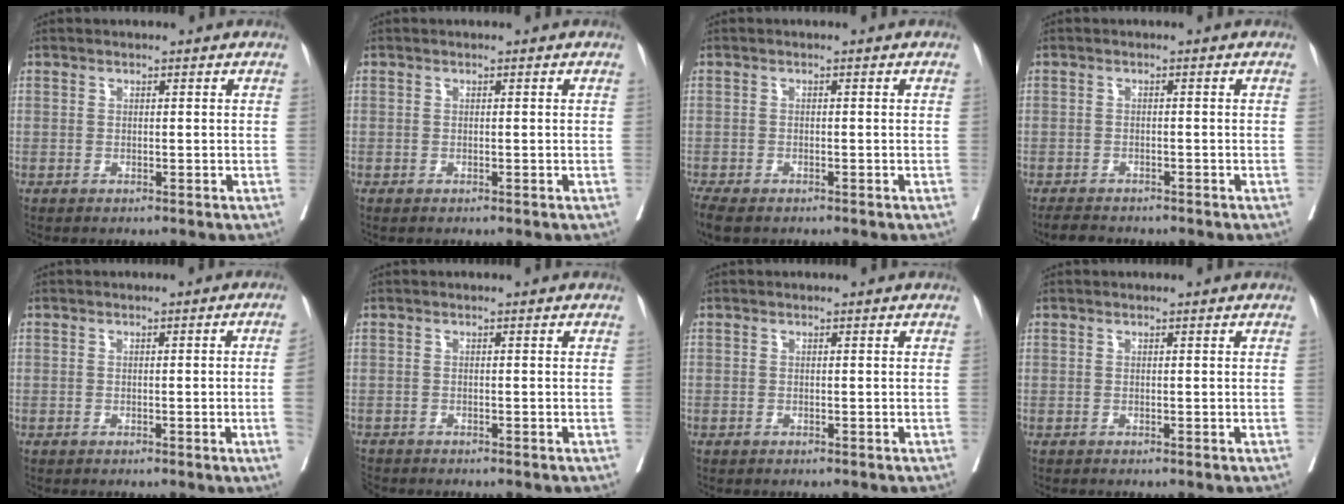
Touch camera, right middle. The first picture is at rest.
{"total": 0.0}
{"total": 6.3, "force": [-4.8, 2.3, 3.3], "torque": [-0.068, -0.017, -0.076]}
{"total": 3.4, "force": [-3.1, 1.1, 0.9], "torque": [-0.018, -0.009, -0.048]}
{"total": 3.1, "force": [-0.6, -0.6, 3.0], "torque": [-0.040, 0.001, -0.006]}
{"total": 3.0, "force": [-2.9, 0.7, 0.4], "torque": [-0.009, -0.009, -0.051]}
{"total": 0.5, "force": [-0.4, 0.4, 0.0], "torque": [-0.008, 0.002, -0.007]}
{"total": 0.0}